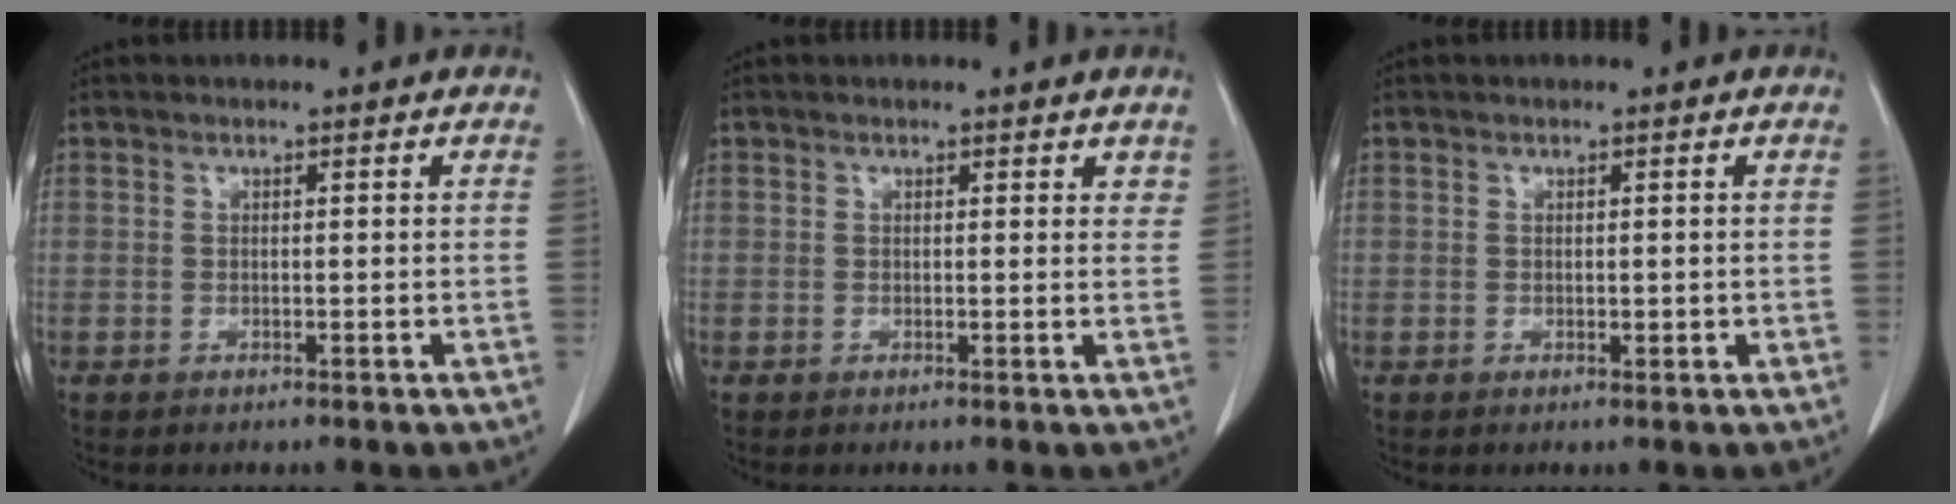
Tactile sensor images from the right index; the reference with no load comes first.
{"total": 1.6, "force": [1.3, 0.6, 0.6], "torque": [0.003, -0.001, 0.007]}
{"total": 0.7, "force": [0.0, 0.4, 0.6], "torque": [-0.007, -0.001, 0.000]}